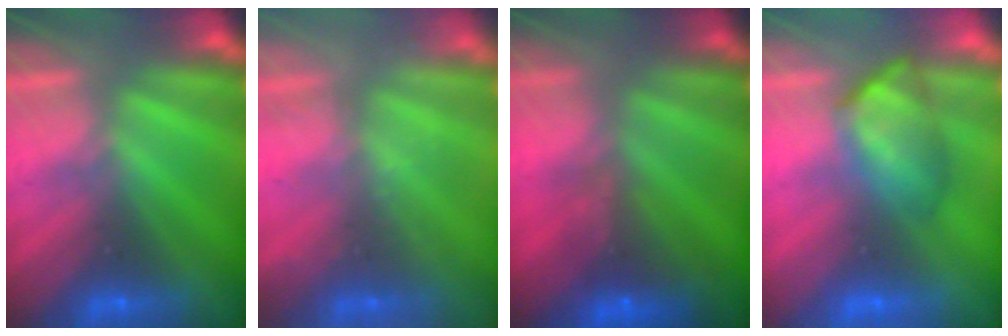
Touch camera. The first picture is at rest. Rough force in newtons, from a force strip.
{"total": 2.4}
{"total": 7.4}
{"total": 4.4}